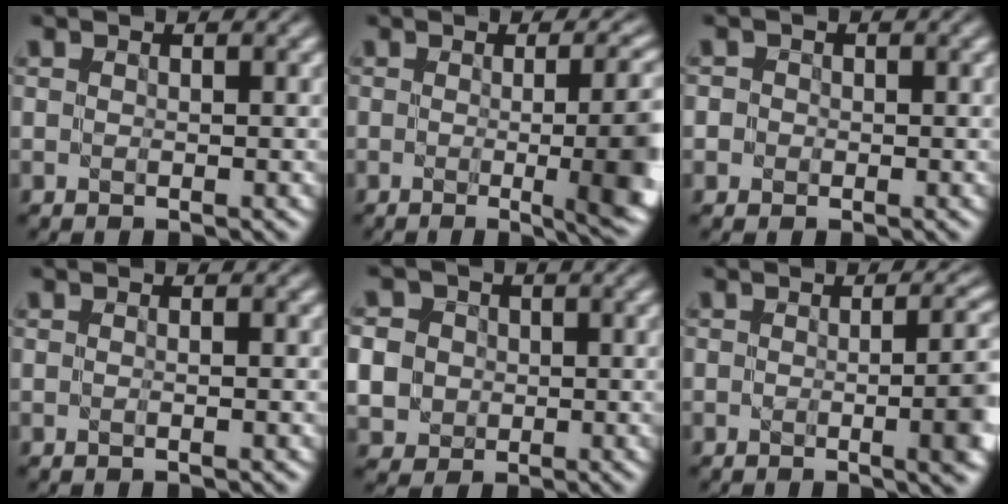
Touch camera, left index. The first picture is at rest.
{"total": 12.9, "force": [-0.7, 5.0, 11.8], "torque": [-0.088, 0.005, -0.008]}
{"total": 1.3, "force": [0.1, 1.2, 0.4], "torque": [0.003, 0.003, -0.009]}
{"total": 1.4, "force": [0.1, 0.7, 1.3], "torque": [-0.001, -0.011, -0.012]}
{"total": 7.6, "force": [0.0, 7.1, 2.7], "torque": [-0.069, 0.021, -0.013]}
{"total": 8.4, "force": [-0.9, 3.4, 7.6], "torque": [-0.061, -0.001, -0.013]}